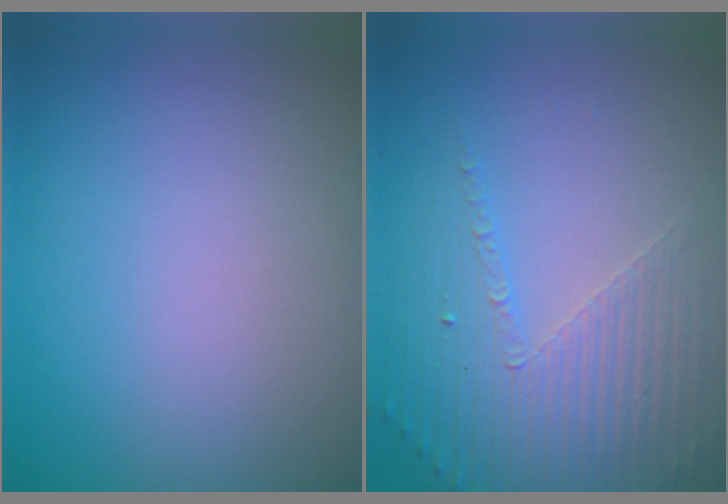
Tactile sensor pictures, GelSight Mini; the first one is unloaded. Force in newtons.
{"total": 4.3, "press": 3.1, "slide": 3.0}